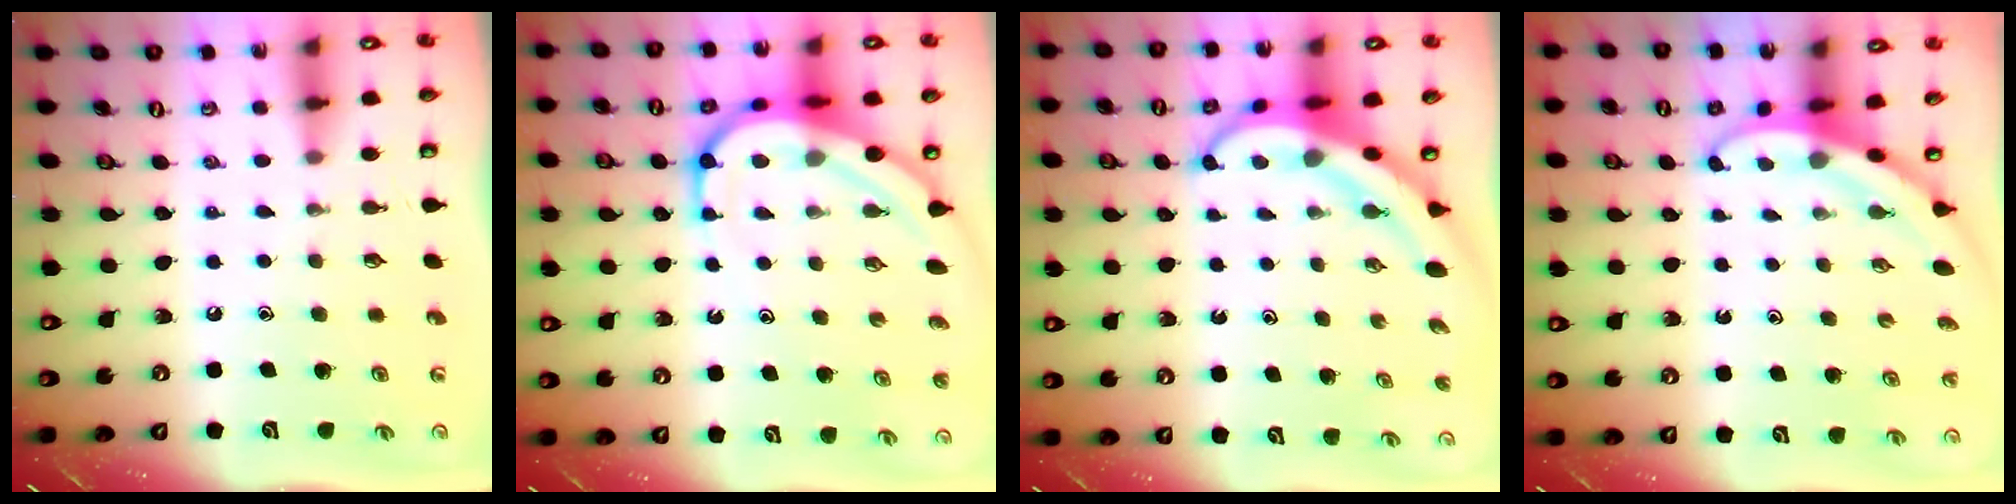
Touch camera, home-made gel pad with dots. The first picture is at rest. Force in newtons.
{"total": 11.3, "press": 11.2, "slide": 1.2}
{"total": 6.3, "press": 6.1, "slide": 1.4}
{"total": 3.4, "press": 3.4, "slide": 0.1}